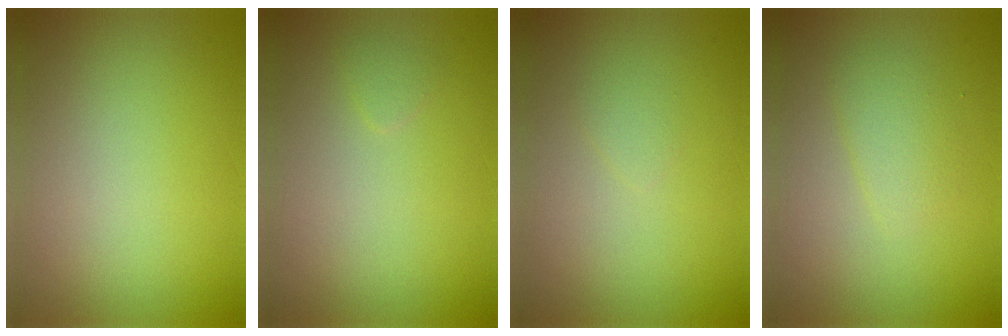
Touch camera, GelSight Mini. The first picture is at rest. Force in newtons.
{"total": 0.6, "press": 0.6, "slide": 0.1}
{"total": 0.7, "press": 0.7, "slide": 0.1}
{"total": 1.8, "press": 1.8, "slide": 0.1}